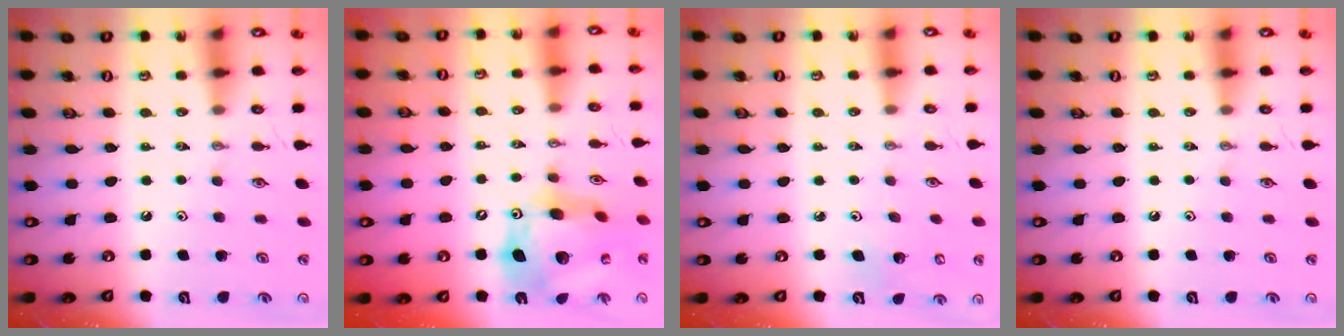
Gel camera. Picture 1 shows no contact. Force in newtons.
{"total": 18.7, "press": 18.6, "slide": 2.0}
{"total": 3.3, "press": 3.1, "slide": 1.2}
{"total": 0.0}